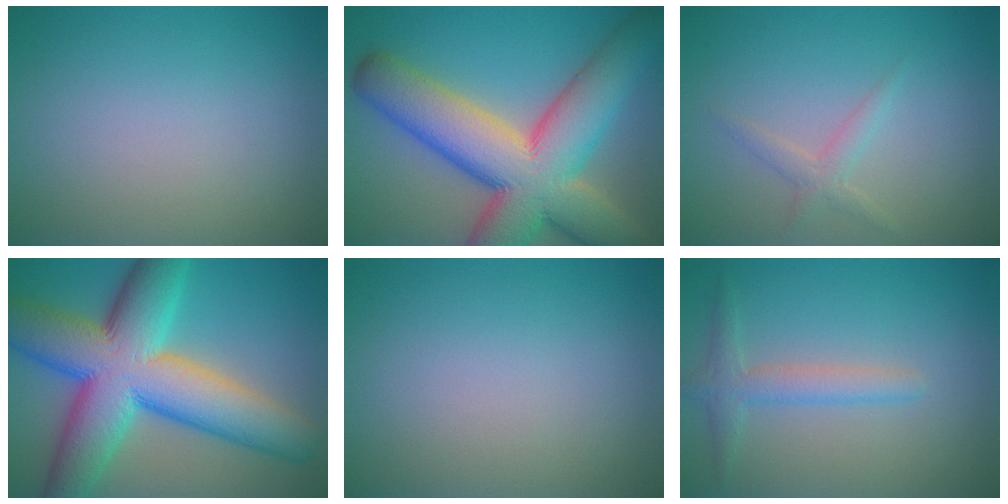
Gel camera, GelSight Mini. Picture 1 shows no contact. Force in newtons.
{"total": 14.6, "press": 14.6, "slide": 1.1}
{"total": 1.5, "press": 1.5, "slide": 0.1}
{"total": 14.6, "press": 14.6, "slide": 0.3}
{"total": 0.0}
{"total": 2.4, "press": 2.4, "slide": 0.1}